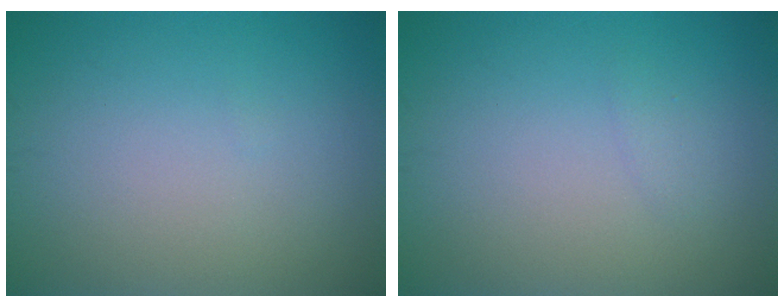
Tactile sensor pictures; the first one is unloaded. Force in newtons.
{"total": 0.6, "press": 0.6, "slide": 0.0}